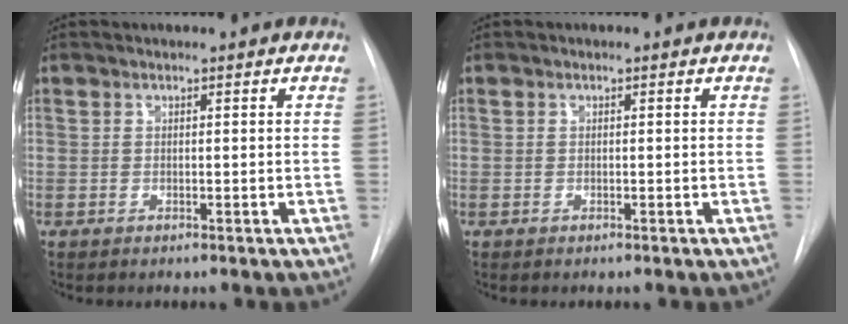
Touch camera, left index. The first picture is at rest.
{"total": 0.0}